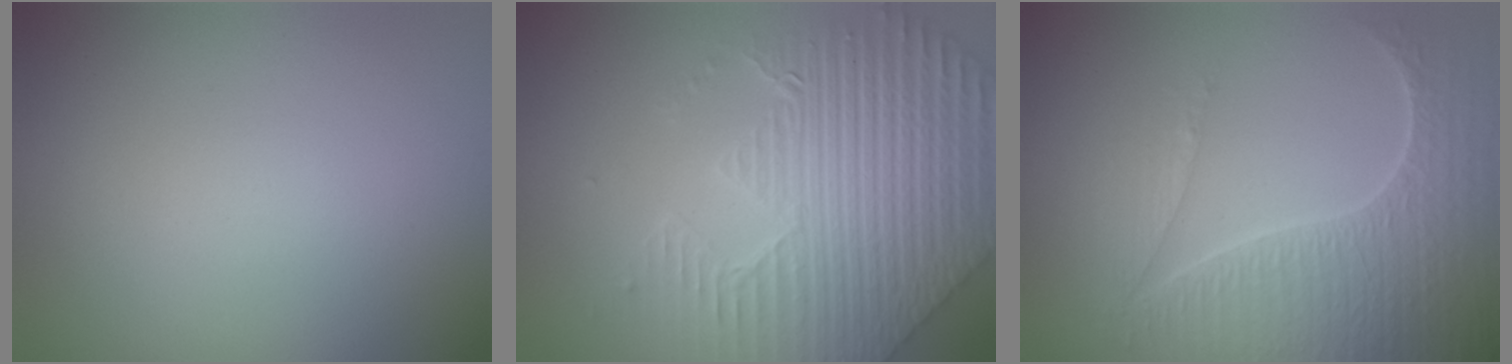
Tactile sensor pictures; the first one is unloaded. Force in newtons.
{"total": 7.6, "press": 6.1, "slide": 4.5}
{"total": 6.8, "press": 5.2, "slide": 4.3}